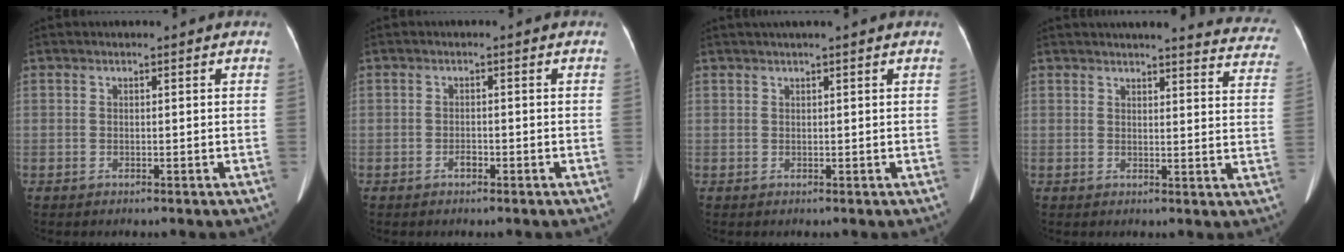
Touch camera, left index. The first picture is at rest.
{"total": 1.1, "force": [-0.8, 0.4, 0.6], "torque": [-0.011, 0.001, -0.012]}
{"total": 2.1, "force": [1.6, -0.5, 1.3], "torque": [-0.019, 0.019, 0.032]}
{"total": 19.8, "force": [18.8, 3.1, 5.5], "torque": [-0.052, -0.063, 0.192]}